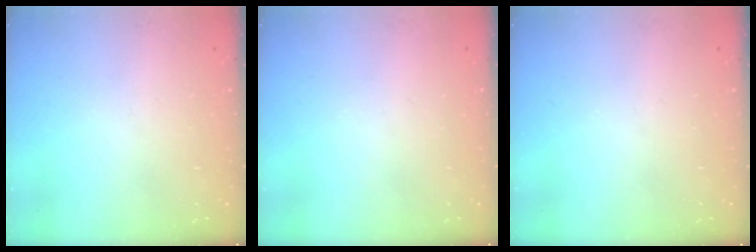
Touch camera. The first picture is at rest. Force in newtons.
{"total": 0.0}
{"total": 0.0}